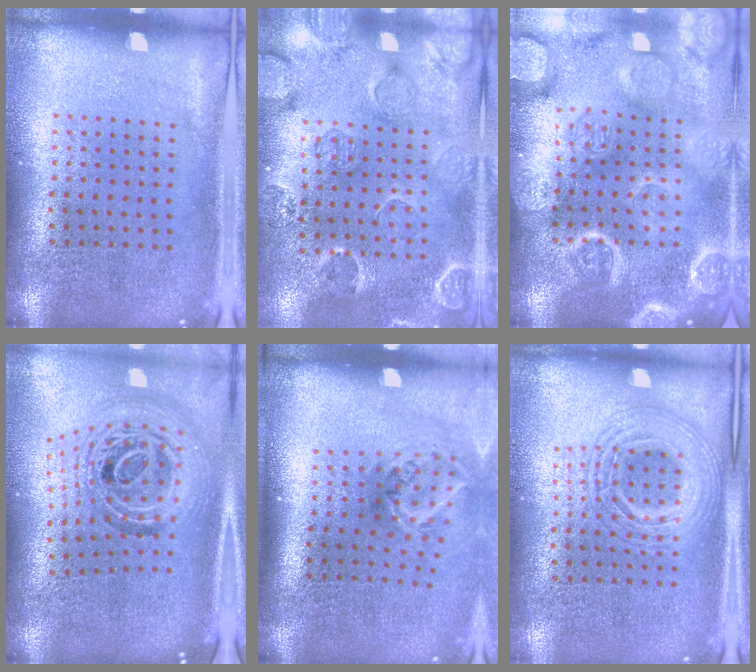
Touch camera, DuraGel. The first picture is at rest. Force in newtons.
{"total": 2.6, "press": 2.0, "slide": 1.7}
{"total": 6.3, "press": 6.2, "slide": 0.7}
{"total": 2.1, "press": 1.6, "slide": 1.3}
{"total": 1.9, "press": 1.2, "slide": 1.5}
{"total": 2.6, "press": 2.6, "slide": 0.3}